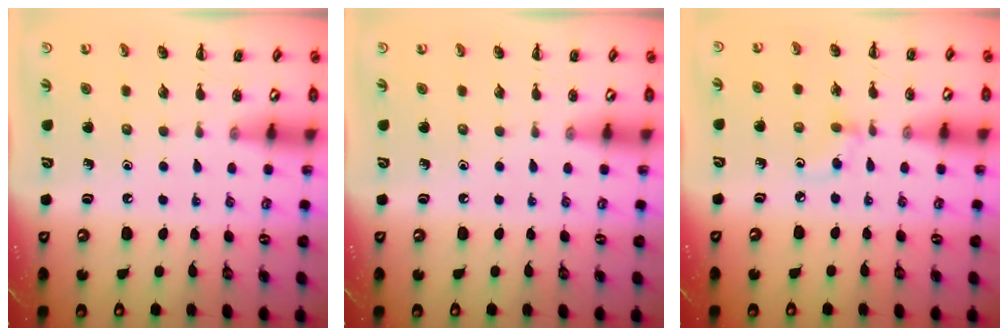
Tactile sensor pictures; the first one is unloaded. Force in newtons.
{"total": 0.0}
{"total": 3.9, "press": 3.5, "slide": 1.6}